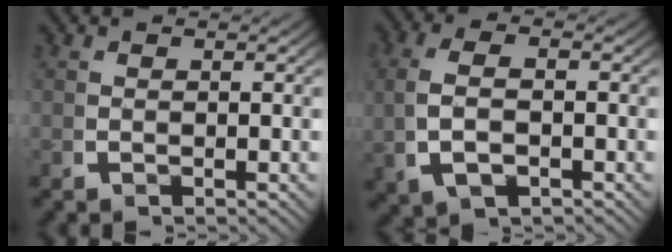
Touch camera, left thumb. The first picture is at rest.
{"total": 4.7, "force": [-0.3, 2.7, 3.9], "torque": [-0.093, -0.005, 0.005]}